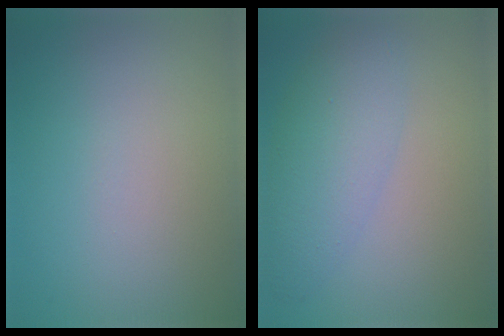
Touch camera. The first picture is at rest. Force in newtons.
{"total": 4.3, "press": 4.3, "slide": 0.1}